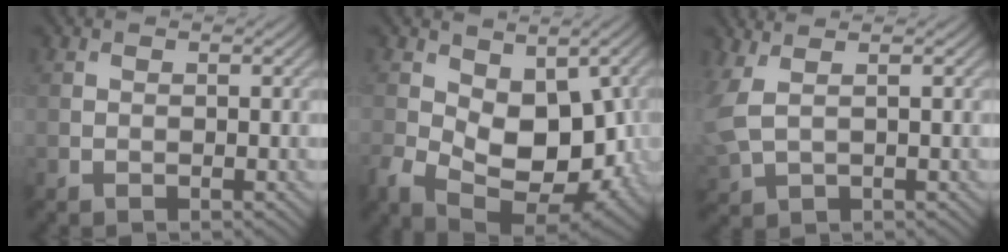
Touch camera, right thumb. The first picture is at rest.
{"total": 11.4, "force": [-0.6, 7.6, 8.5], "torque": [-0.168, -0.036, -0.006]}
{"total": 4.4, "force": [1.5, 1.9, 3.7], "torque": [-0.117, 0.000, 0.036]}